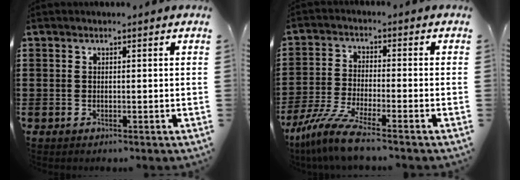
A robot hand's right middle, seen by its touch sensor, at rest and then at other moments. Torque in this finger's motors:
{"motor_torque": [1.54, -0.59, 0.28, 0.21]}